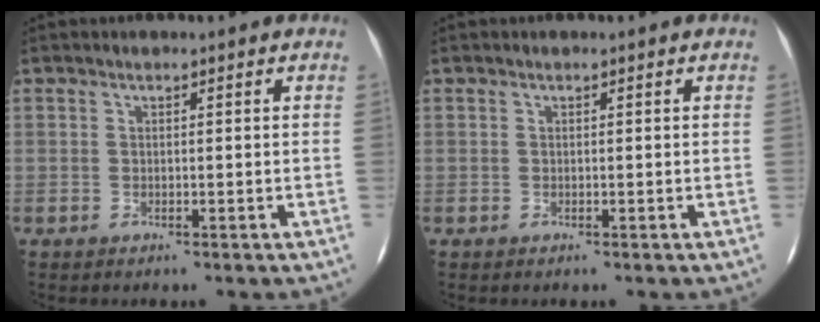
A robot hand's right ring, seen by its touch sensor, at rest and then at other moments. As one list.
[{"total": 0.0}]